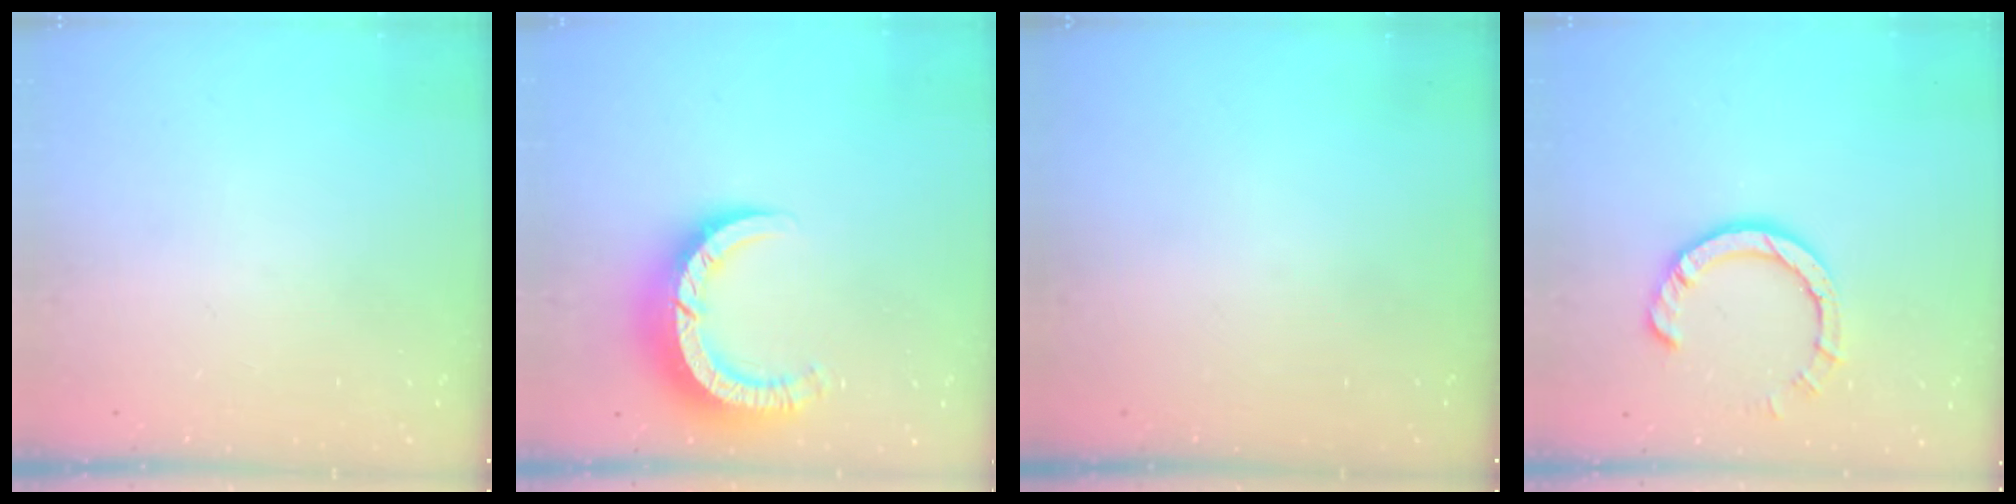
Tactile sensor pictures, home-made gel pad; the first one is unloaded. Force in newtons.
{"total": 9.3, "press": 9.2, "slide": 1.1}
{"total": 0.0}
{"total": 7.5, "press": 7.4, "slide": 0.9}